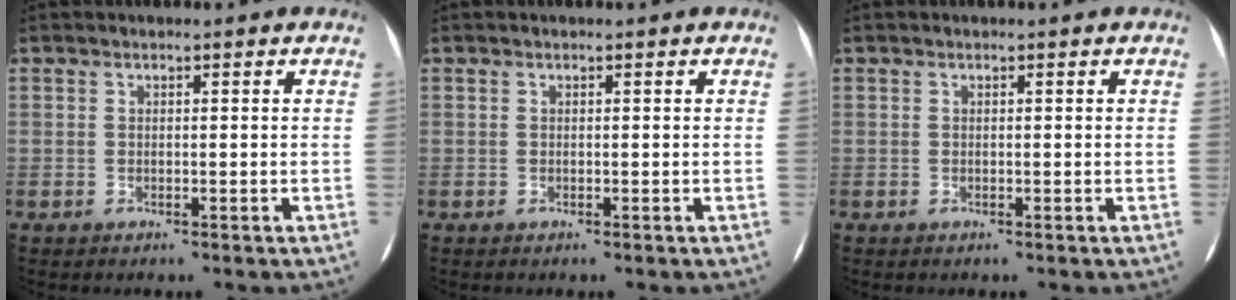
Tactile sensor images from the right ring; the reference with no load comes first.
{"total": 0.0}
{"total": 0.0}